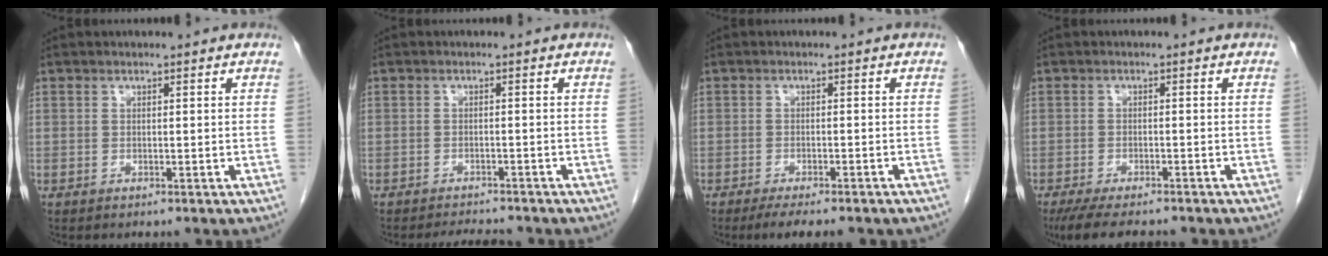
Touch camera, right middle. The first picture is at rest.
{"total": 3.7, "force": [-3.6, 0.5, 0.9], "torque": [-0.016, -0.010, -0.052]}
{"total": 7.5, "force": [-6.2, 1.3, 4.1], "torque": [-0.047, -0.009, -0.084]}
{"total": 8.4, "force": [-7.1, 1.9, 4.2], "torque": [-0.063, -0.015, -0.108]}